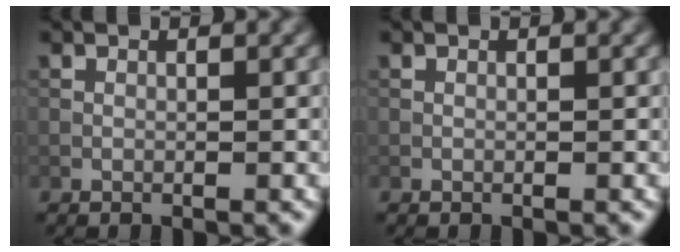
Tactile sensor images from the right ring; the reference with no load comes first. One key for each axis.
{"total": 0.0}